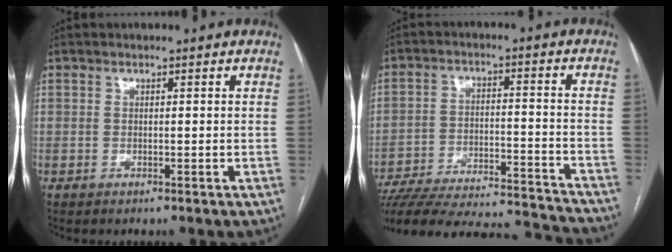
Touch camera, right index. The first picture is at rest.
{"total": 26.4, "force": [-24.7, 2.9, 8.8], "torque": [-0.134, -0.021, -0.346]}